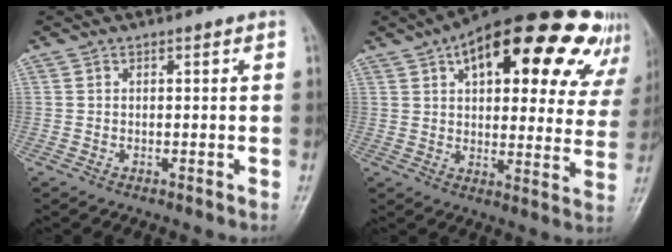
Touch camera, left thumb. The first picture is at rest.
{"total": 27.1, "force": [14.2, 11.8, 19.8], "torque": [-0.240, 0.006, 0.192]}